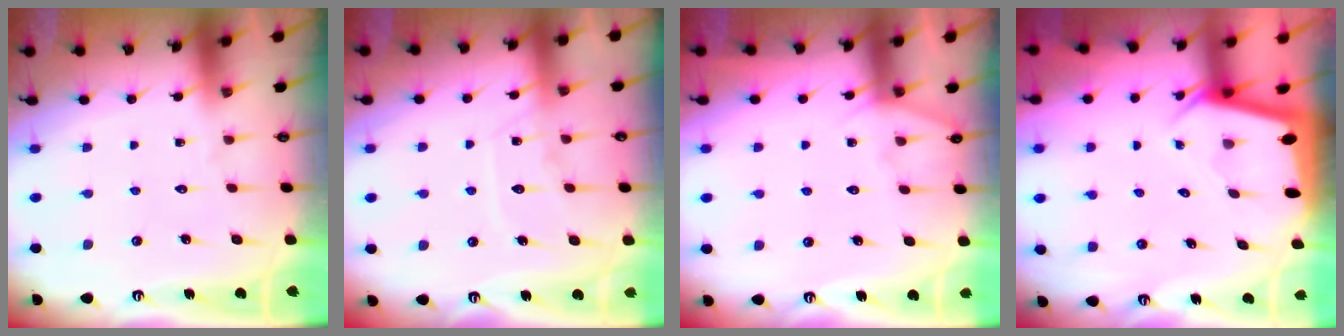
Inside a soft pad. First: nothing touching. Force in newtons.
{"total": 10.5, "press": 10.5, "slide": 1.0}
{"total": 5.9, "press": 5.8, "slide": 0.7}
{"total": 2.4, "press": 2.4, "slide": 0.1}